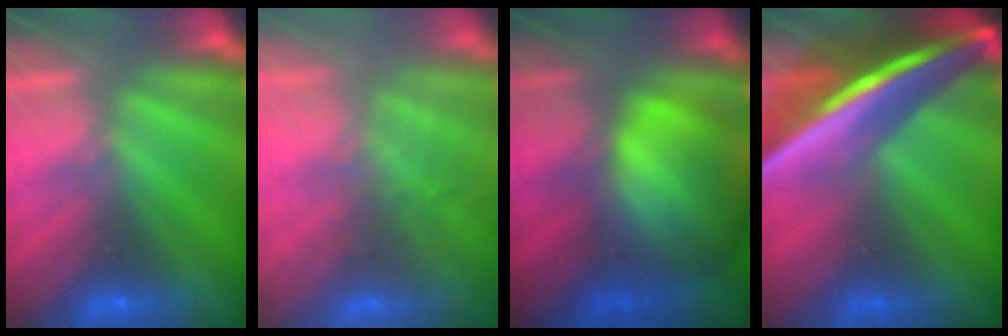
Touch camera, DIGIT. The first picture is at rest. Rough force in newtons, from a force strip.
{"total": 7.2}
{"total": 9.1}
{"total": 8.8}